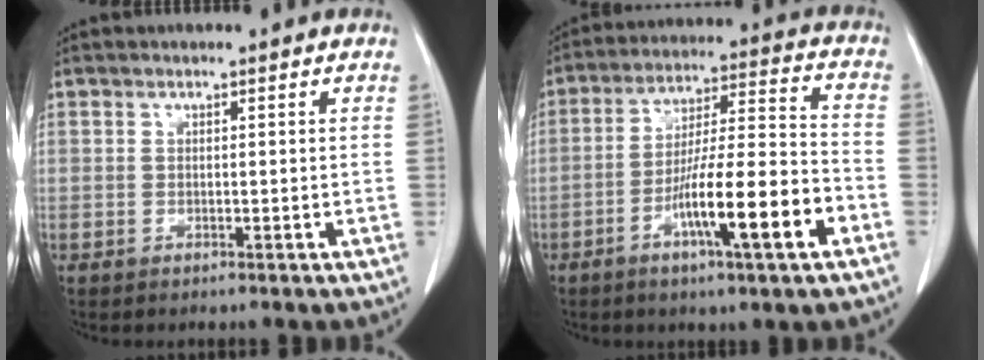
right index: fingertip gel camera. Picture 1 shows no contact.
{"total": 14.9, "force": [-6.3, 0.8, 13.4], "torque": [-0.229, -0.001, -0.104]}